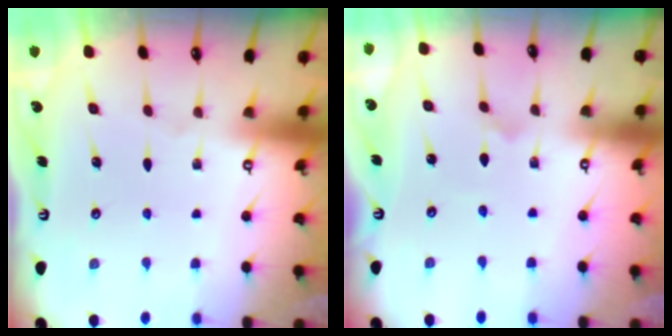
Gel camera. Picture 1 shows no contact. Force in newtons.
{"total": 0.8, "press": 0.8, "slide": 0.1}